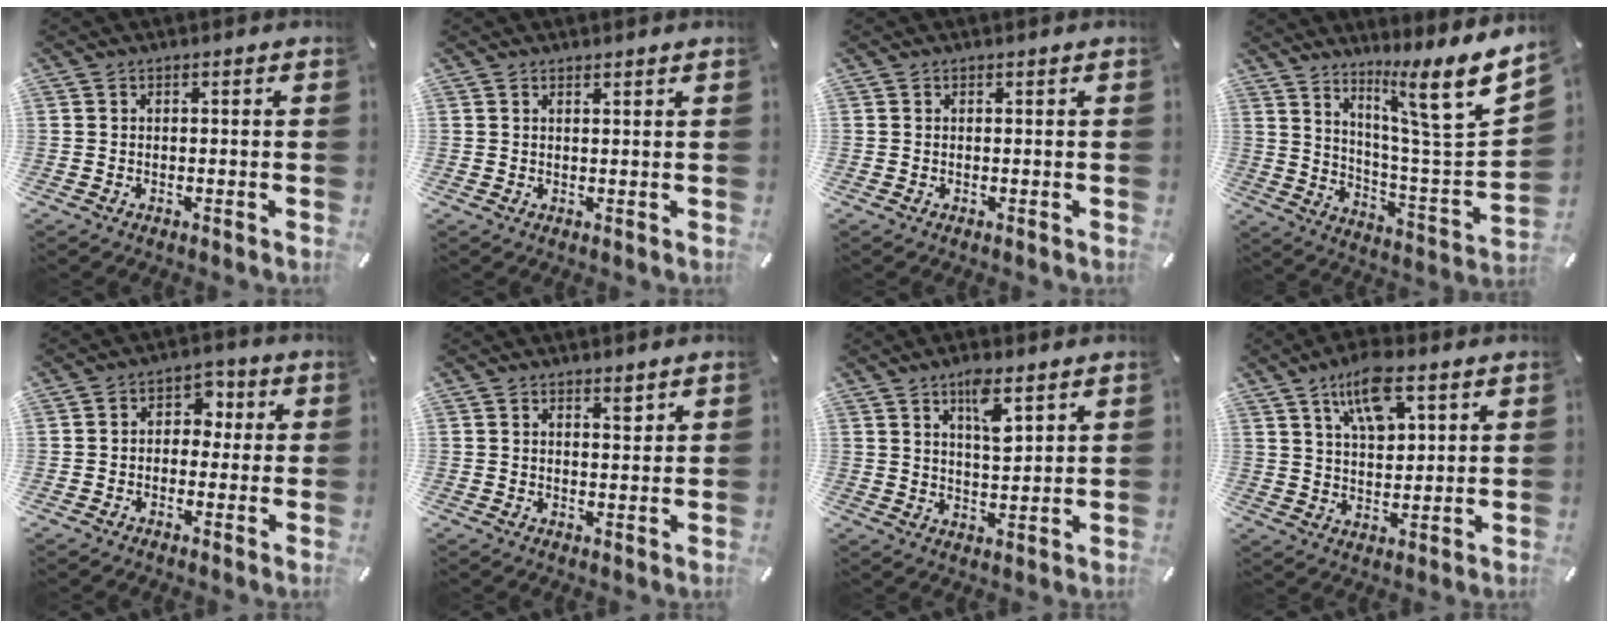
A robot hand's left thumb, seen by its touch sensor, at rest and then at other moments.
{"total": 0.9, "force": [0.8, -0.1, 0.3], "torque": [-0.005, -0.004, 0.016]}
{"total": 0.0}
{"total": 14.7, "force": [10.1, 1.5, 10.6], "torque": [-0.157, -0.100, 0.145]}
{"total": 4.9, "force": [-0.5, 4.0, 2.8], "torque": [-0.042, 0.011, -0.016]}
{"total": 2.4, "force": [1.8, 0.8, 1.4], "torque": [-0.014, -0.009, 0.028]}
{"total": 7.3, "force": [4.4, 2.4, 5.3], "torque": [-0.084, -0.021, 0.069]}
{"total": 10.3, "force": [5.8, 4.8, 7.0], "torque": [-0.117, -0.015, 0.100]}